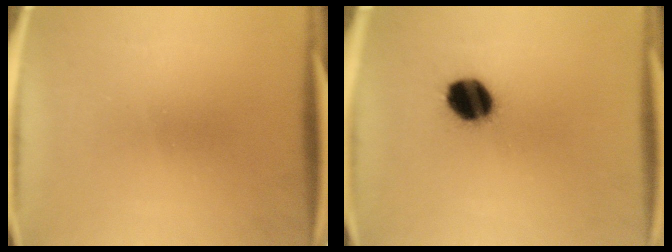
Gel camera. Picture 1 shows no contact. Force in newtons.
{"total": 10.8}